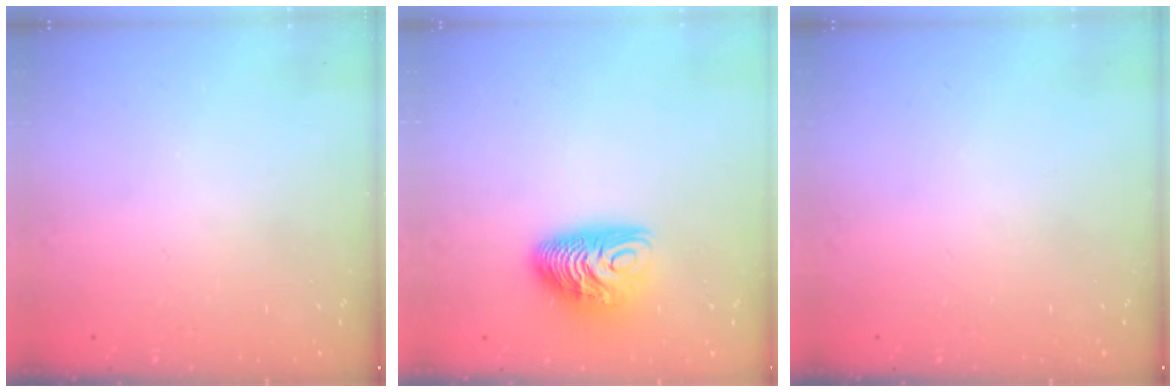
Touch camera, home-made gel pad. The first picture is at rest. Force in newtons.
{"total": 10.4, "press": 10.4, "slide": 0.4}
{"total": 0.0}